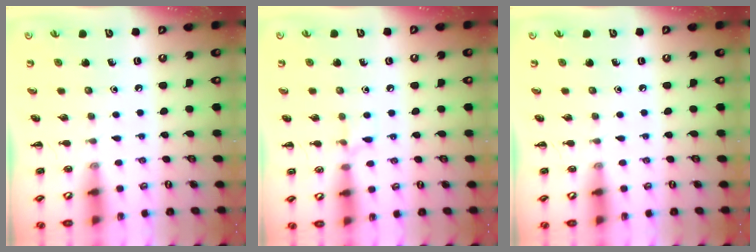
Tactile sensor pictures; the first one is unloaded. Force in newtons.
{"total": 4.8, "press": 4.5, "slide": 1.4}
{"total": 0.0}